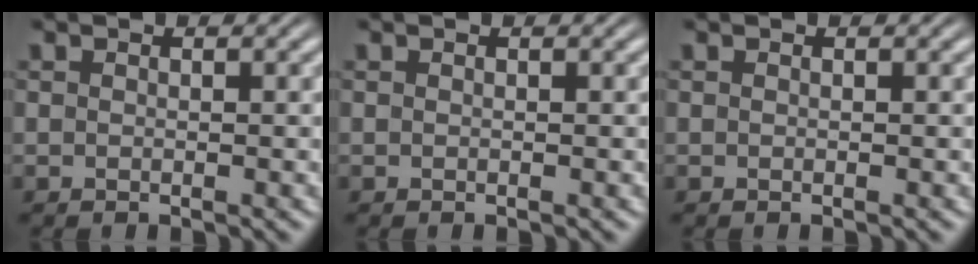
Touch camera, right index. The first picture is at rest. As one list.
[{"total": 0.0}, {"total": 0.0}]